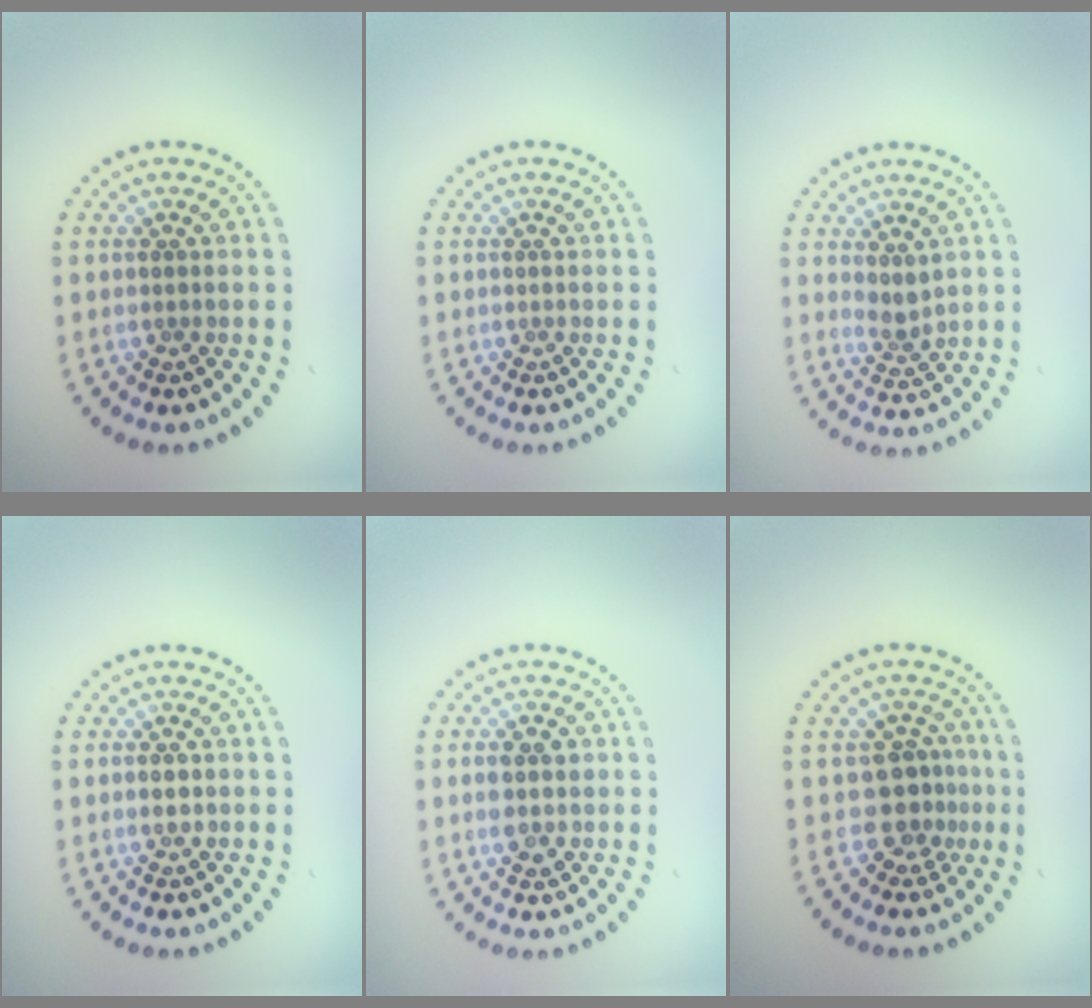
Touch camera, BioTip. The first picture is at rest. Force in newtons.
{"total": 0.0}
{"total": 1.7, "press": 1.4, "slide": 1.1}
{"total": 1.4, "press": 1.4, "slide": 0.2}
{"total": 2.8, "press": 2.8, "slide": 0.0}
{"total": 2.8, "press": 2.2, "slide": 1.9}